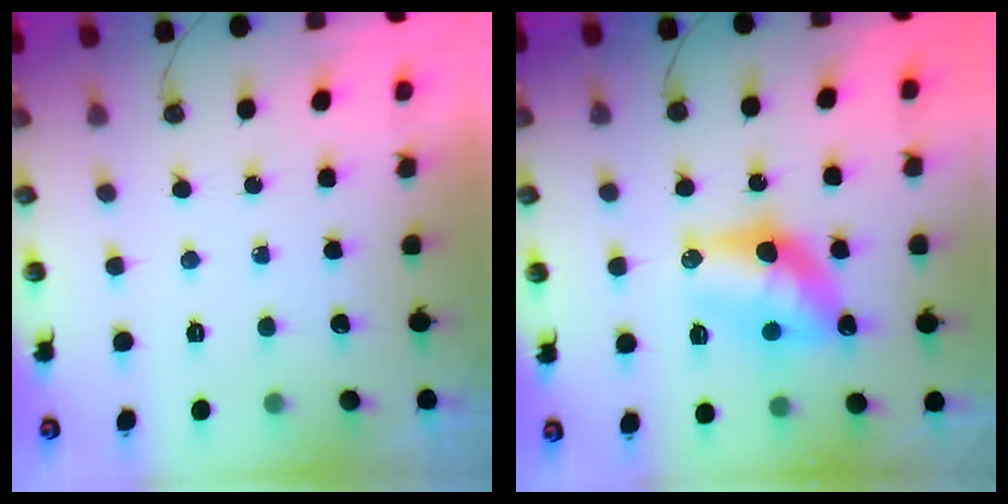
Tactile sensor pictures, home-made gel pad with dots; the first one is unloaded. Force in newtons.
{"total": 11.4, "press": 11.3, "slide": 1.0}